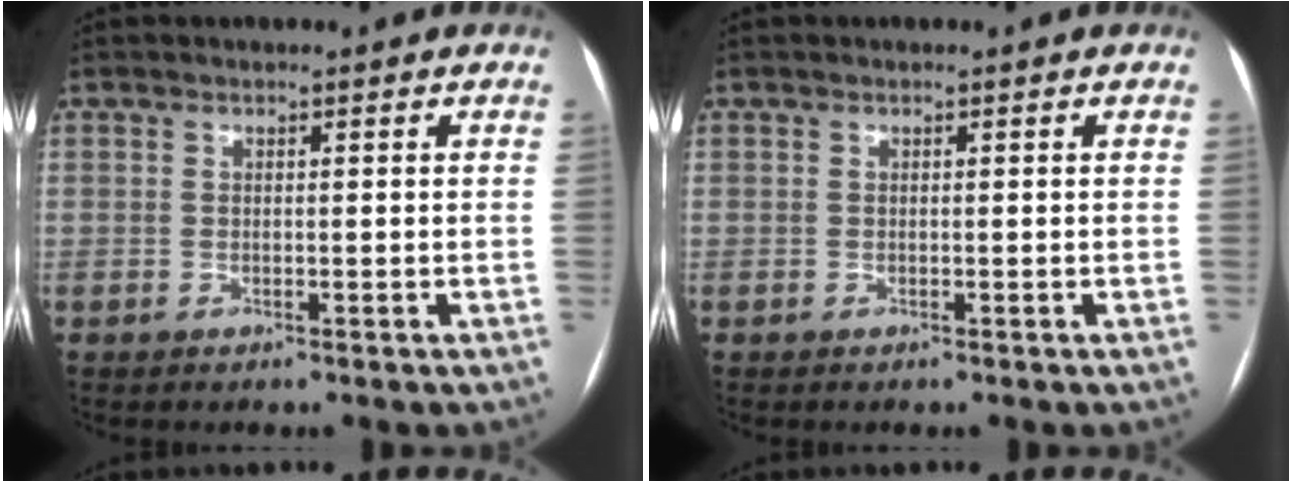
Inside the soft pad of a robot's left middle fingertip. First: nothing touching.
{"total": 0.0}